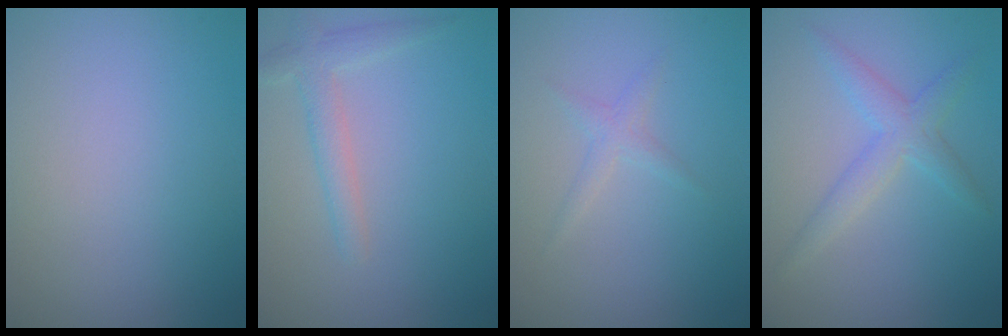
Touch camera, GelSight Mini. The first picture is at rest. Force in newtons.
{"total": 2.3, "press": 2.3, "slide": 0.2}
{"total": 1.2, "press": 1.2, "slide": 0.0}
{"total": 2.8, "press": 2.8, "slide": 0.1}